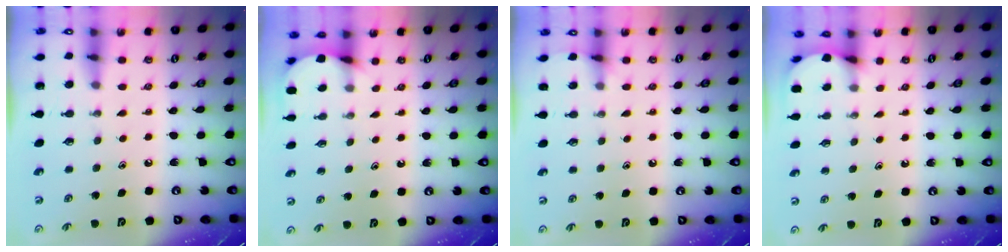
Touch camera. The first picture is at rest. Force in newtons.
{"total": 2.1, "press": 2.1, "slide": 0.1}
{"total": 5.3, "press": 5.3, "slide": 0.7}
{"total": 2.2, "press": 2.2, "slide": 0.2}